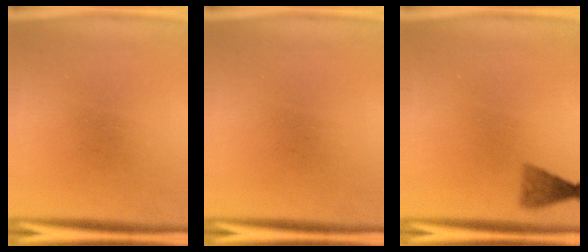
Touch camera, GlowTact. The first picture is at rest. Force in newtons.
{"total": 0.0}
{"total": 2.5}